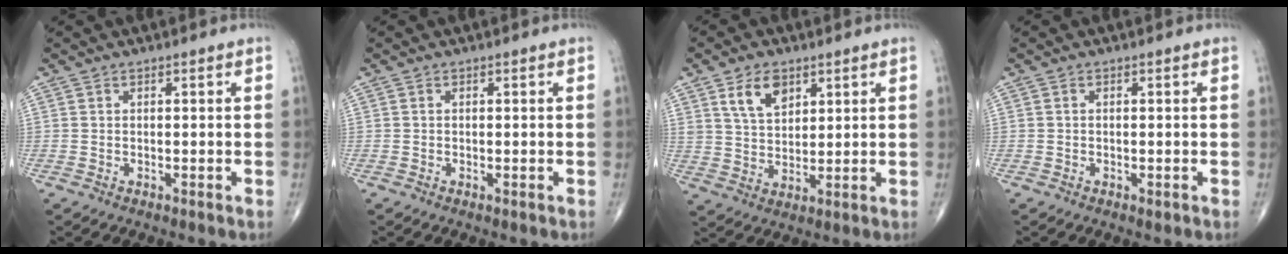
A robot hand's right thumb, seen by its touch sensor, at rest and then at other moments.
{"total": 0.0}
{"total": 7.3, "force": [3.8, 4.5, 4.3], "torque": [-0.057, -0.021, 0.074]}
{"total": 1.0, "force": [-0.3, 0.4, 0.8], "torque": [-0.010, -0.002, -0.005]}